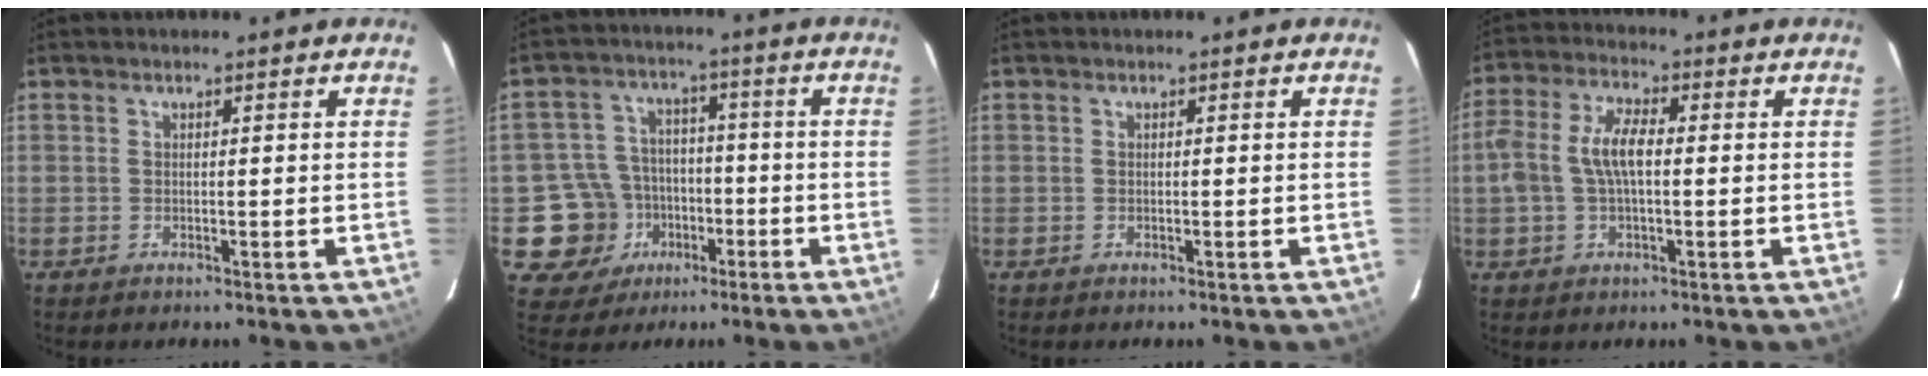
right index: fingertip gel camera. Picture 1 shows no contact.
{"total": 10.8, "force": [-4.1, 9.9, 1.4], "torque": [-0.059, 0.031, -0.051]}
{"total": 0.0}
{"total": 7.9, "force": [-0.2, 3.6, 7.1], "torque": [-0.149, 0.016, -0.004]}